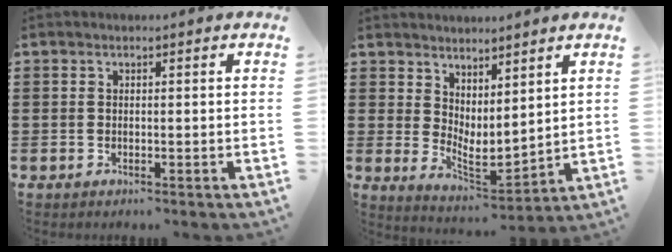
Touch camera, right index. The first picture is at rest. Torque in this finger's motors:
{"motor_torque": [0.25, 0.27, 0.17, 0.04]}